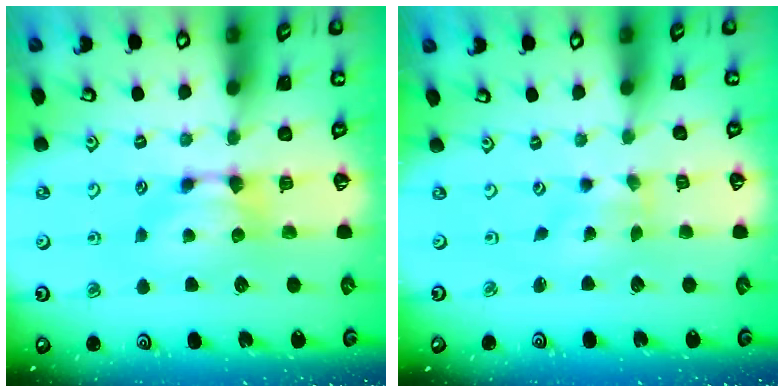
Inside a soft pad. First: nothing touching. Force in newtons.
{"total": 2.6, "press": 2.4, "slide": 1.0}